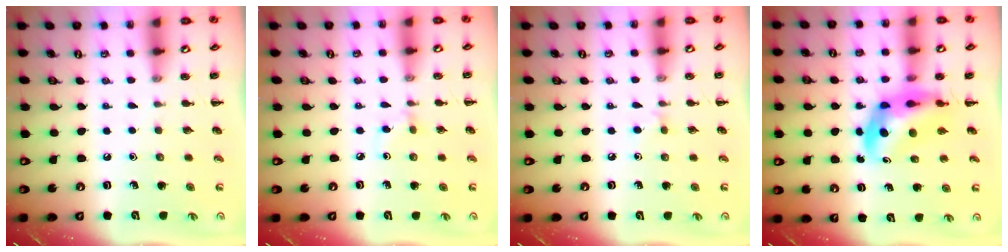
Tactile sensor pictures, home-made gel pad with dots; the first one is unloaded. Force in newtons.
{"total": 2.6, "press": 2.3, "slide": 1.1}
{"total": 3.9, "press": 3.8, "slide": 1.1}
{"total": 9.0, "press": 8.6, "slide": 2.7}